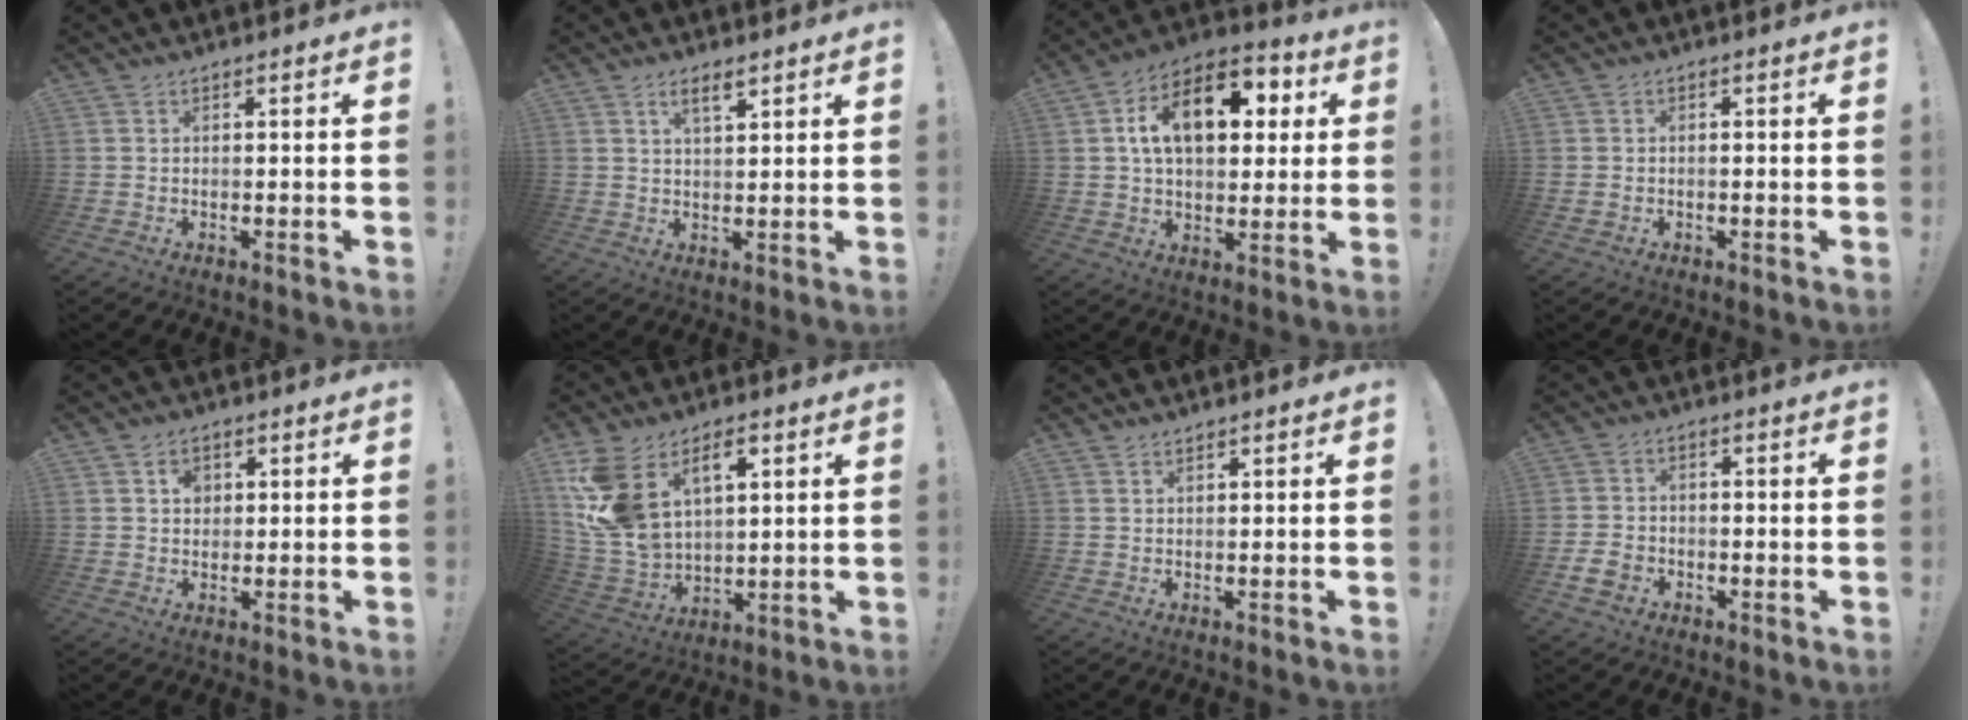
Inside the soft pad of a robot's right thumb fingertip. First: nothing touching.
{"total": 4.2, "force": [2.6, 1.3, 3.0], "torque": [-0.048, -0.013, 0.042]}
{"total": 17.0, "force": [4.7, 10.3, 12.6], "torque": [-0.189, -0.001, 0.080]}
{"total": 0.9, "force": [-0.6, 0.6, 0.3], "torque": [-0.005, 0.002, -0.010]}
{"total": 3.4, "force": [1.1, 2.9, 1.3], "torque": [0.001, -0.007, 0.015]}
{"total": 16.2, "force": [7.9, 9.9, 10.1], "torque": [-0.206, -0.040, 0.148]}
{"total": 1.1, "force": [1.0, 0.3, 0.2], "torque": [-0.003, -0.003, 0.020]}
{"total": 5.8, "force": [-2.5, 4.2, 3.2], "torque": [-0.066, 0.005, -0.047]}